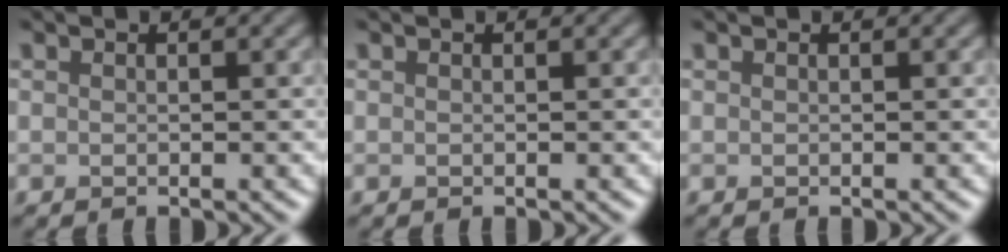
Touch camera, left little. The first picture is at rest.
{"total": 0.0}
{"total": 0.0}